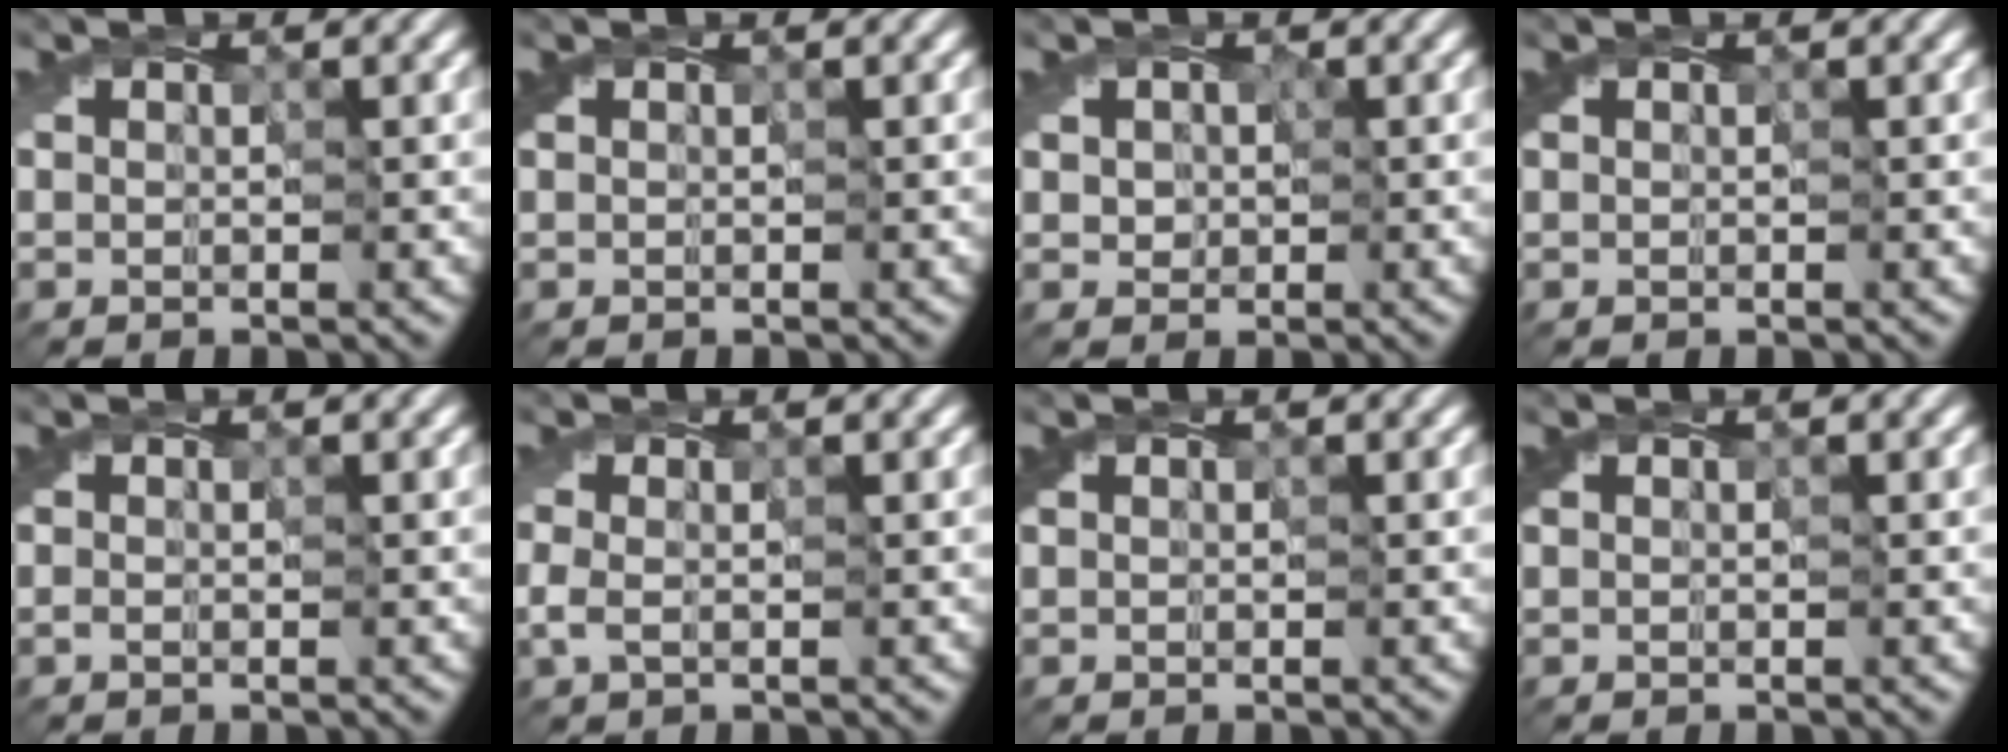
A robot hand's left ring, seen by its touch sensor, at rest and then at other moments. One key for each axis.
{"total": 0.0}
{"total": 1.4, "fx": 0.3, "fy": 1.3, "fz": 0.3, "tx": 0.005, "ty": 0.004, "tz": 0.001}
{"total": 0.0}
{"total": 0.0}
{"total": 1.2, "fx": -0.3, "fy": 0.5, "fz": 1.0, "tx": -0.031, "ty": 0.002, "tz": -0.011}
{"total": 0.0}
{"total": 0.0}